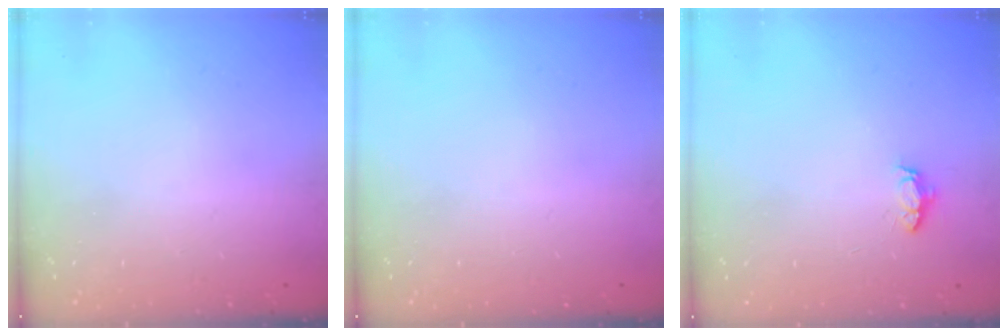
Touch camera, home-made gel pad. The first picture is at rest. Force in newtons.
{"total": 0.0}
{"total": 3.5, "press": 3.5, "slide": 0.4}